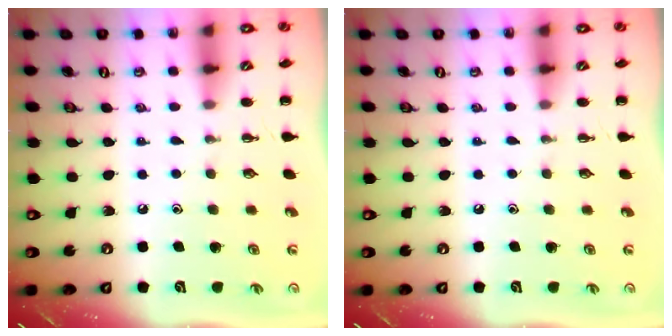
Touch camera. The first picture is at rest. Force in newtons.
{"total": 0.0}